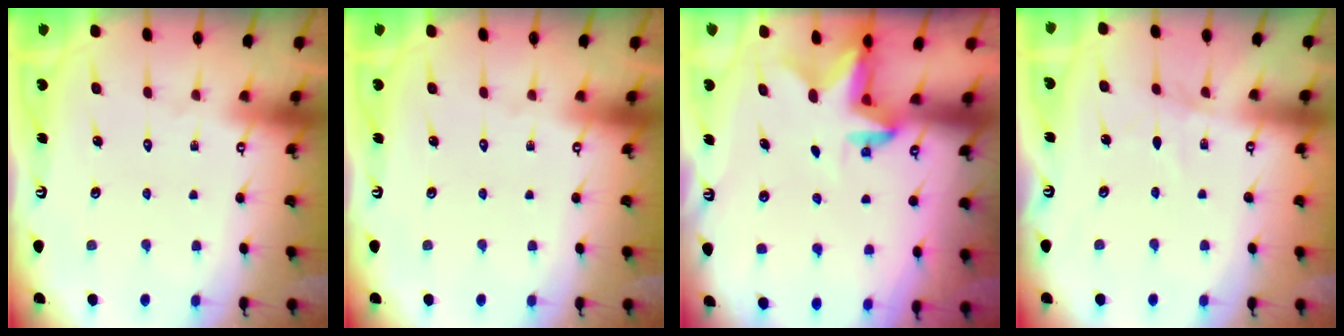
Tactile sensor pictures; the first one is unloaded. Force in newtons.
{"total": 0.0}
{"total": 2.8, "press": 2.8, "slide": 0.5}
{"total": 2.6, "press": 2.6, "slide": 0.3}